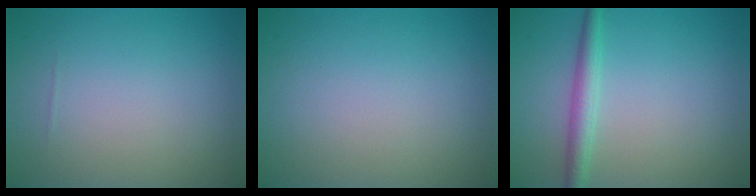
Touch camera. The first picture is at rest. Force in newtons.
{"total": 0.0}
{"total": 2.4, "press": 2.4, "slide": 0.0}